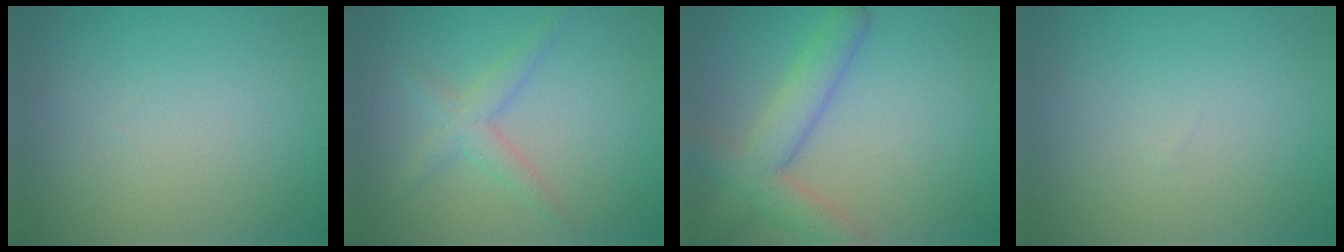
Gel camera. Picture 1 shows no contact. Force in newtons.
{"total": 2.3, "press": 2.3, "slide": 0.1}
{"total": 5.2, "press": 5.2, "slide": 0.4}
{"total": 0.0}